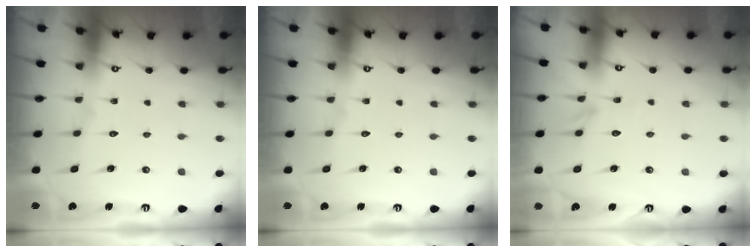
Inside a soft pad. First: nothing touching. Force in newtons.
{"total": 0.0}
{"total": 2.8, "press": 2.8, "slide": 0.3}